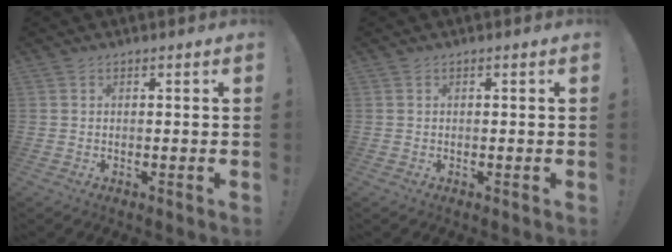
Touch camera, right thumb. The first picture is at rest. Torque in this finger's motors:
{"motor_torque": [-0.04, 0.11, 0.04, -0.12, 0.02]}